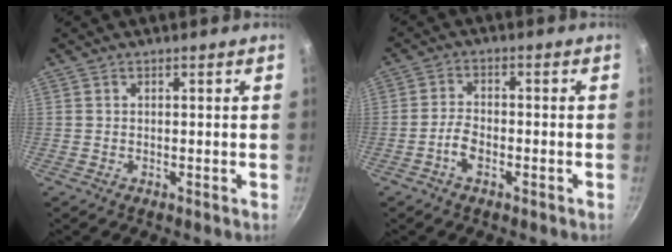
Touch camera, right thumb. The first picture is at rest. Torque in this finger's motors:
{"motor_torque": [-0.27, 0.01, 0.26, 0.11, -0.04]}